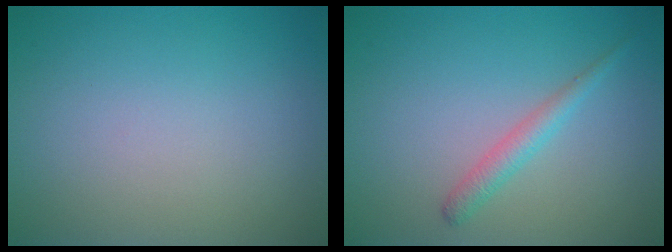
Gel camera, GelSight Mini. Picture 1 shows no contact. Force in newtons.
{"total": 1.8, "press": 1.8, "slide": 0.1}